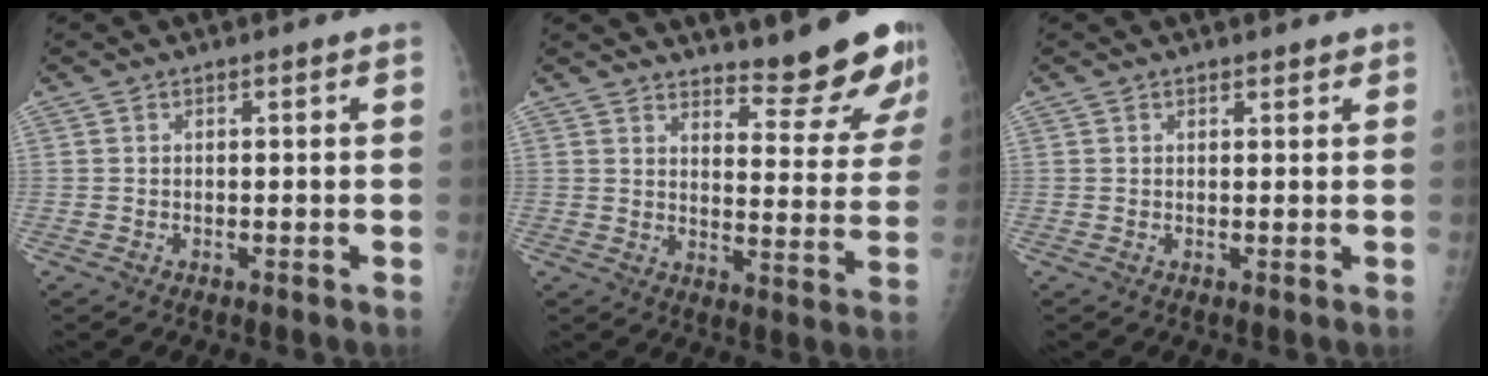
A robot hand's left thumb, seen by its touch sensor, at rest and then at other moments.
{"total": 14.4, "force": [12.9, 2.3, 6.1], "torque": [-0.050, -0.127, 0.161]}
{"total": 0.9, "force": [0.8, 0.4, 0.2], "torque": [0.004, -0.006, 0.009]}